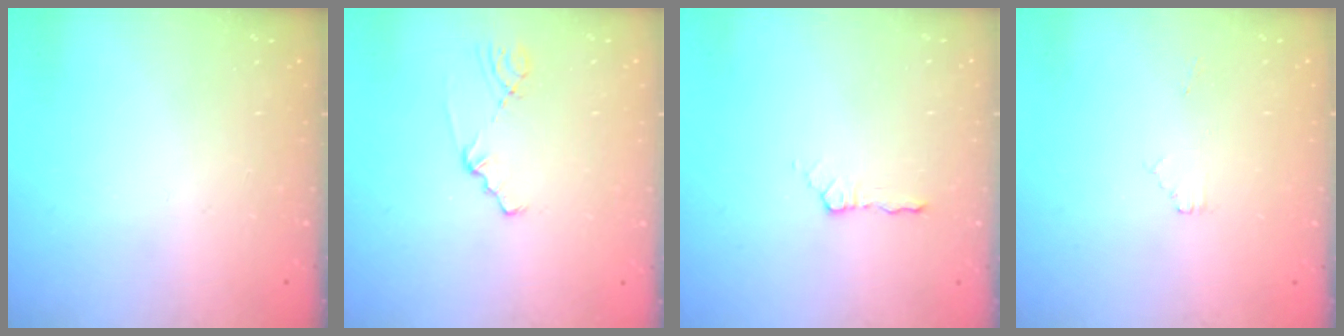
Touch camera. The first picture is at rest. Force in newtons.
{"total": 0.9, "press": 0.9, "slide": 0.2}
{"total": 4.6, "press": 4.5, "slide": 0.8}
{"total": 0.5, "press": 0.5, "slide": 0.2}